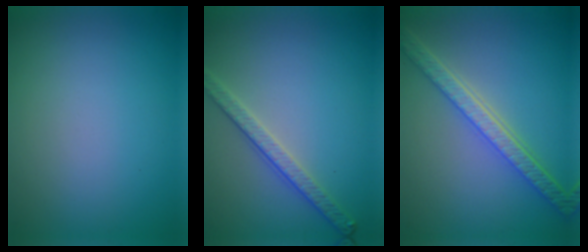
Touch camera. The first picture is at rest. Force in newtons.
{"total": 2.8, "press": 2.7, "slide": 0.8}
{"total": 5.6, "press": 4.3, "slide": 3.5}